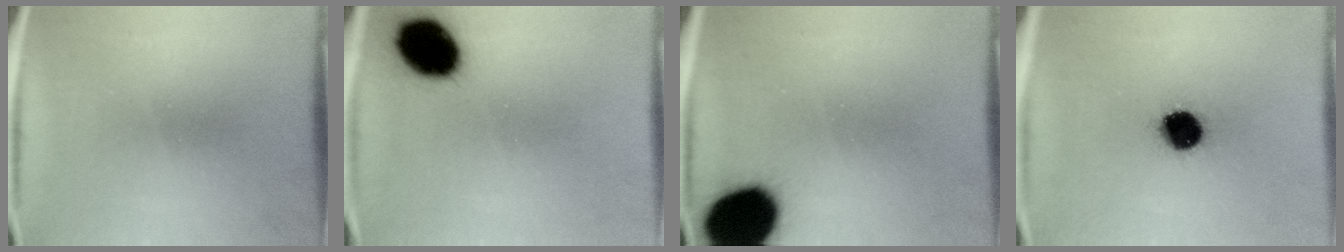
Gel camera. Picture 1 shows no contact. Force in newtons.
{"total": 14.5}
{"total": 18.1}
{"total": 10.6}